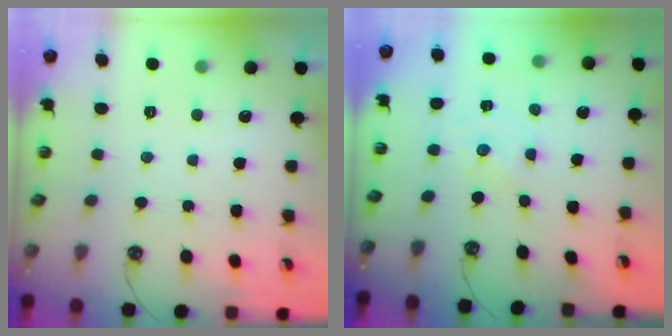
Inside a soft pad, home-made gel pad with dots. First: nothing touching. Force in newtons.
{"total": 0.0}